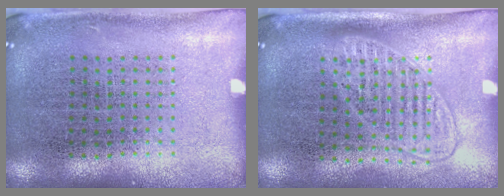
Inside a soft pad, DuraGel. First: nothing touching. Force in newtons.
{"total": 1.4, "press": 1.2, "slide": 0.7}